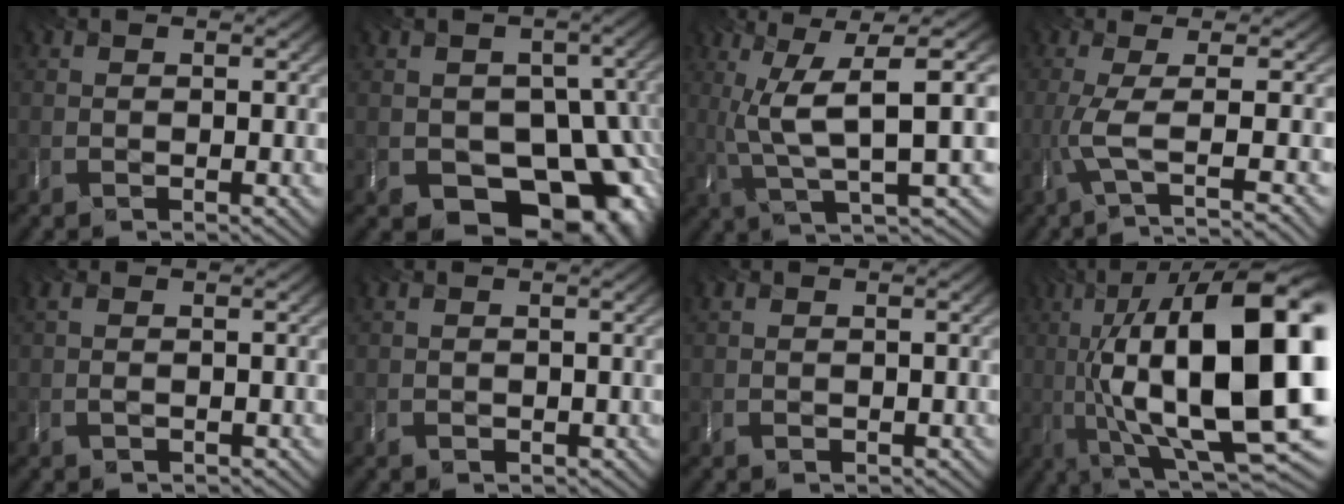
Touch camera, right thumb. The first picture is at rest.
{"total": 14.2, "force": [-5.9, 10.0, 8.1], "torque": [-0.095, -0.016, -0.064]}
{"total": 9.0, "force": [1.3, 1.6, 8.8], "torque": [-0.165, 0.022, 0.031]}
{"total": 4.4, "force": [-0.8, 0.8, 4.3], "torque": [-0.085, 0.001, -0.022]}
{"total": 0.0}
{"total": 0.5, "force": [0.2, 0.4, -0.3], "torque": [-0.001, 0.000, 0.010]}
{"total": 0.8, "force": [0.3, 0.2, -0.7], "torque": [0.003, -0.001, 0.009]}
{"total": 19.9, "force": [-0.2, 8.1, 18.1], "torque": [-0.293, 0.014, -0.005]}